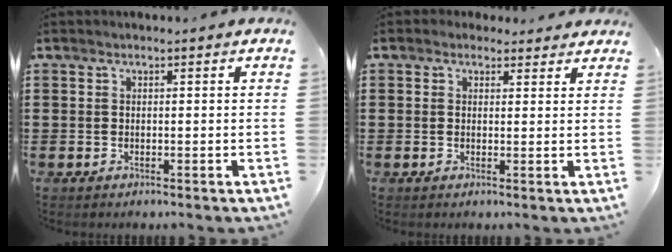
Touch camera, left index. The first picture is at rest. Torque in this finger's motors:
{"motor_torque": [2.14, 0.00, 0.24, 0.02]}